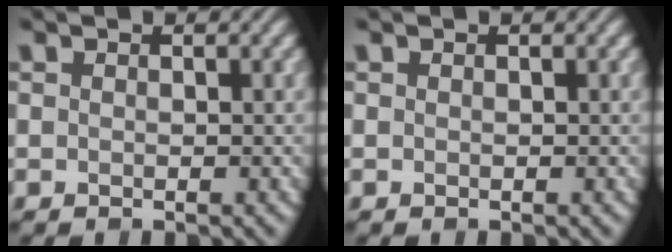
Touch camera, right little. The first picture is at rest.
{"total": 0.0}